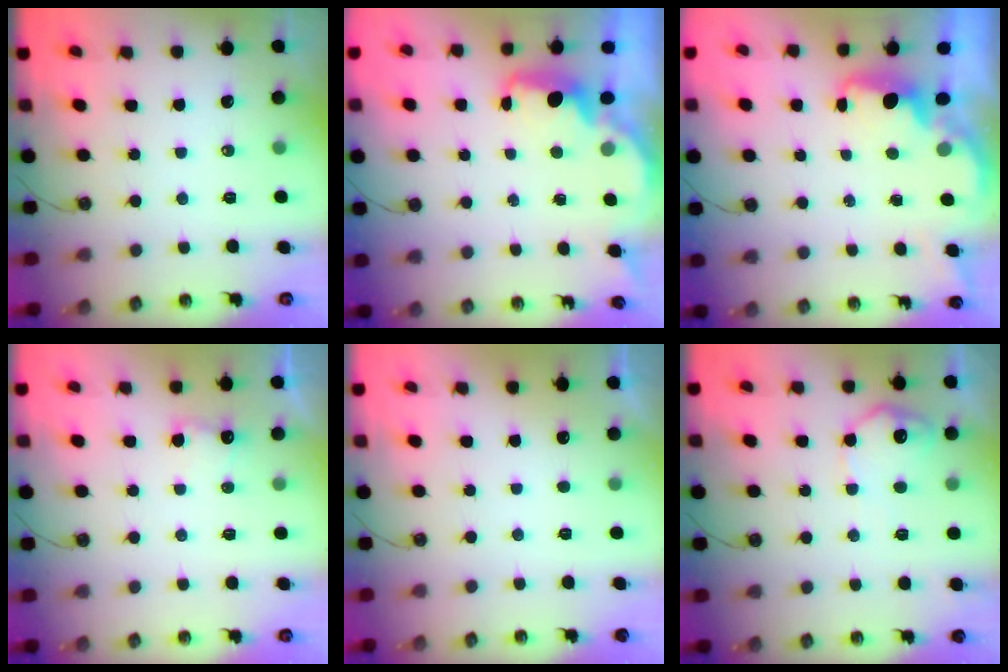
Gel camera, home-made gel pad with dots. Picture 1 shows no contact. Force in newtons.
{"total": 2.1, "press": 2.0, "slide": 0.7}
{"total": 1.8, "press": 1.7, "slide": 0.7}
{"total": 4.8, "press": 4.6, "slide": 1.1}
{"total": 0.7, "press": 0.2, "slide": 0.7}
{"total": 10.5, "press": 10.5, "slide": 0.4}